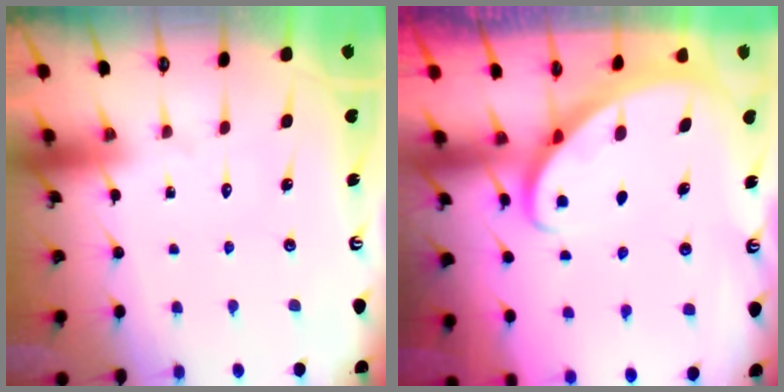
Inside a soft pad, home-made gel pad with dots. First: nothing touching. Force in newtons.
{"total": 2.8, "press": 2.8, "slide": 0.2}